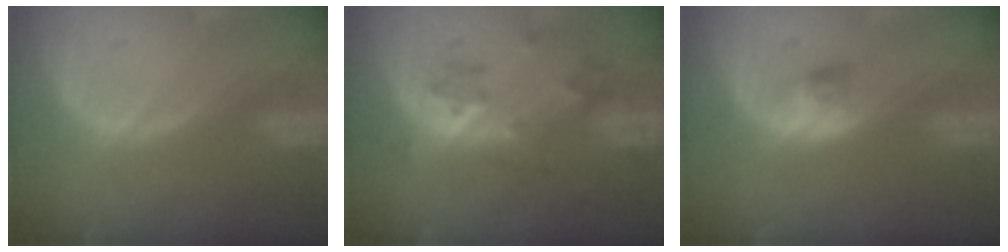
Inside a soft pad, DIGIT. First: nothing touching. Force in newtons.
{"total": 6.2, "press": 5.8, "slide": 1.9}
{"total": 2.4, "press": 2.3, "slide": 0.8}